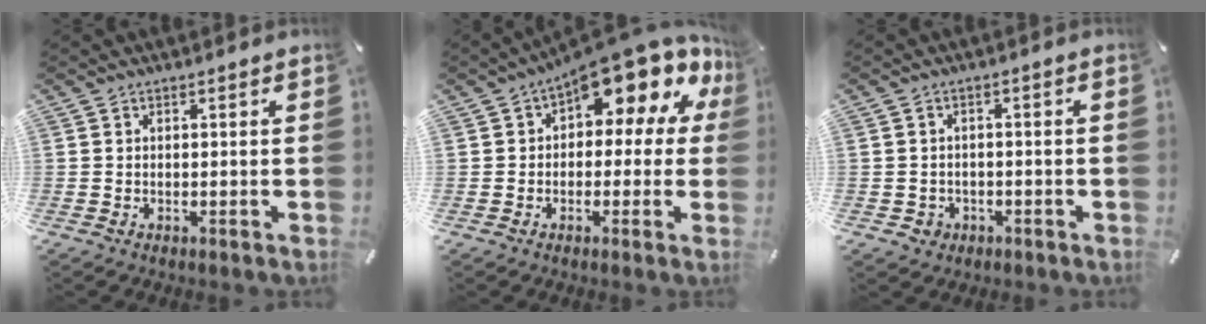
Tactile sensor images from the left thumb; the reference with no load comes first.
{"total": 12.6, "force": [9.1, 5.2, 7.1], "torque": [-0.103, -0.079, 0.155]}
{"total": 2.9, "force": [-0.9, 2.6, 0.6], "torque": [-0.003, 0.001, -0.021]}